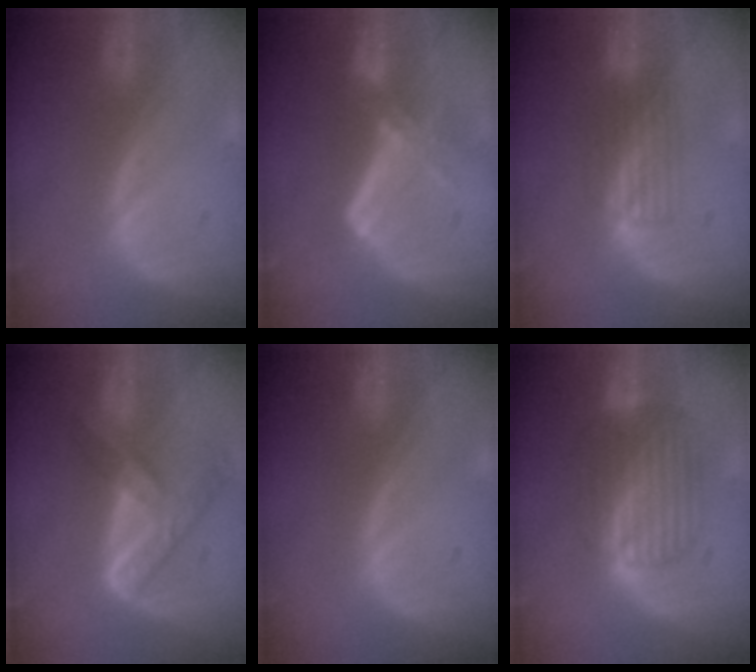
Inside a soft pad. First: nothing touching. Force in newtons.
{"total": 5.8, "press": 5.4, "slide": 2.1}
{"total": 3.2, "press": 3.0, "slide": 1.2}
{"total": 7.9, "press": 6.4, "slide": 4.5}
{"total": 0.0}
{"total": 6.7, "press": 6.6, "slide": 0.6}